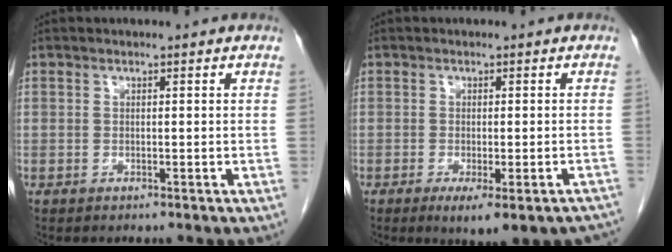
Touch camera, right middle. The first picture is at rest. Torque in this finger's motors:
{"motor_torque": [0.58, -0.41, 0.03, 0.04]}